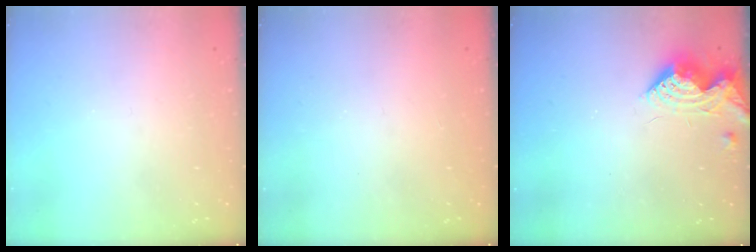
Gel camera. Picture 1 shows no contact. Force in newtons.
{"total": 0.9, "press": 0.9, "slide": 0.1}
{"total": 10.6, "press": 10.6, "slide": 0.2}